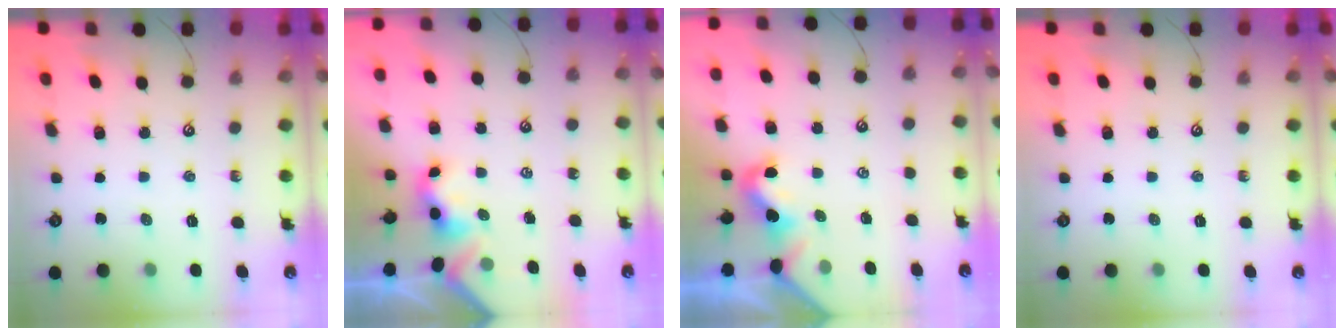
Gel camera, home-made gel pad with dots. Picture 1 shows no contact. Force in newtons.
{"total": 3.0, "press": 2.9, "slide": 0.6}
{"total": 0.0}
{"total": 0.0}